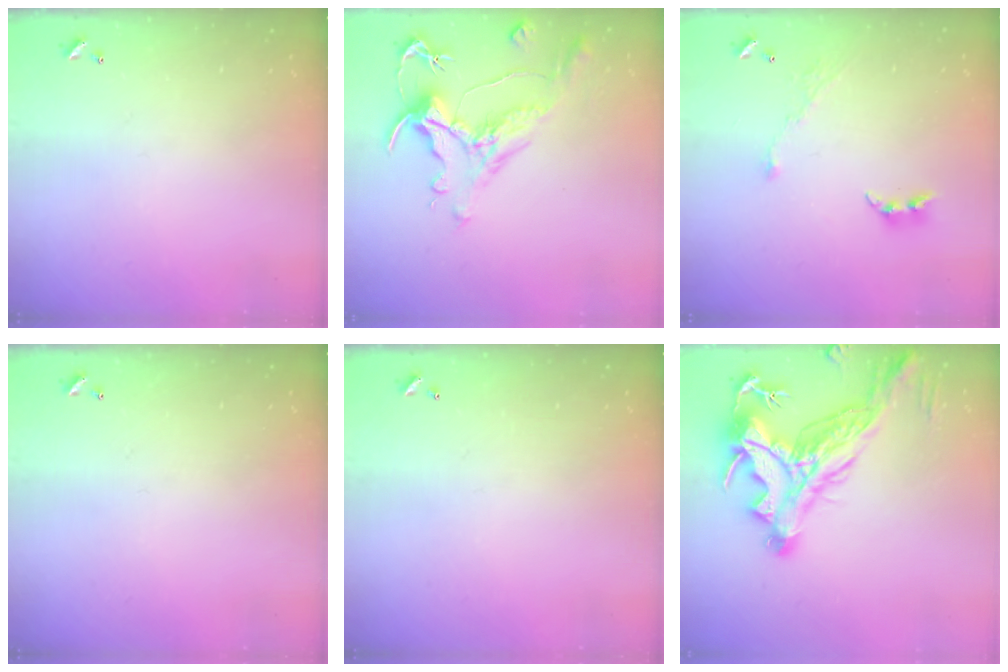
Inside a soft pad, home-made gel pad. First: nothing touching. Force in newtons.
{"total": 1.5, "press": 0.4, "slide": 1.5}
{"total": 5.4, "press": 5.3, "slide": 0.7}
{"total": 0.0}
{"total": 0.0}
{"total": 9.1, "press": 8.9, "slide": 2.0}